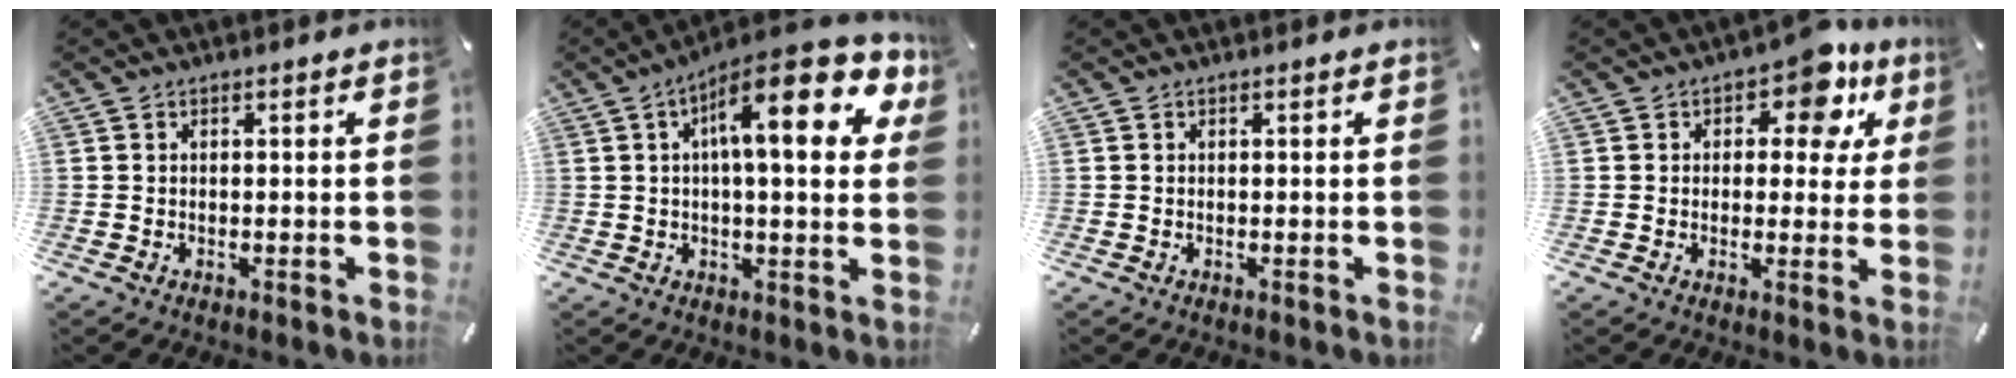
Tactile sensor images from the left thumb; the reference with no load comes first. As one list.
[{"total": 17.8, "force": [6.5, 5.9, 15.5], "torque": [-0.226, -0.026, 0.096]}, {"total": 0.0}, {"total": 9.8, "force": [4.9, 5.5, 6.4], "torque": [-0.067, -0.029, 0.077]}]